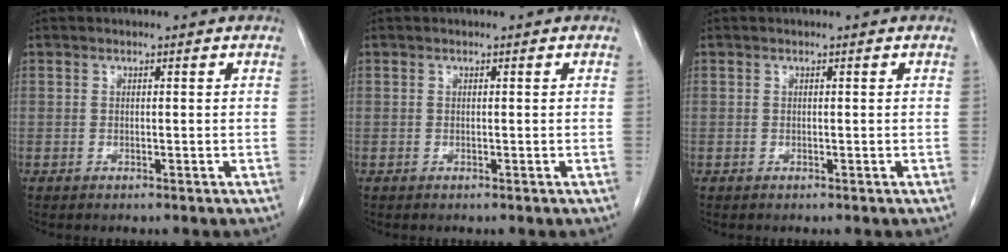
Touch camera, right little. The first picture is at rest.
{"total": 0.0}
{"total": 0.0}